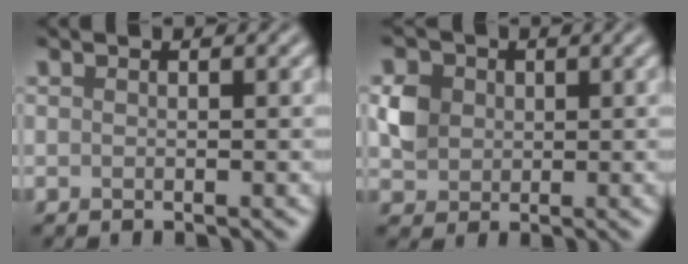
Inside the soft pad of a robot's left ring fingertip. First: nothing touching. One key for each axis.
{"total": 2.9, "fx": 0.4, "fy": 2.6, "fz": 1.1, "tx": -0.022, "ty": 0.001, "tz": 0.010}